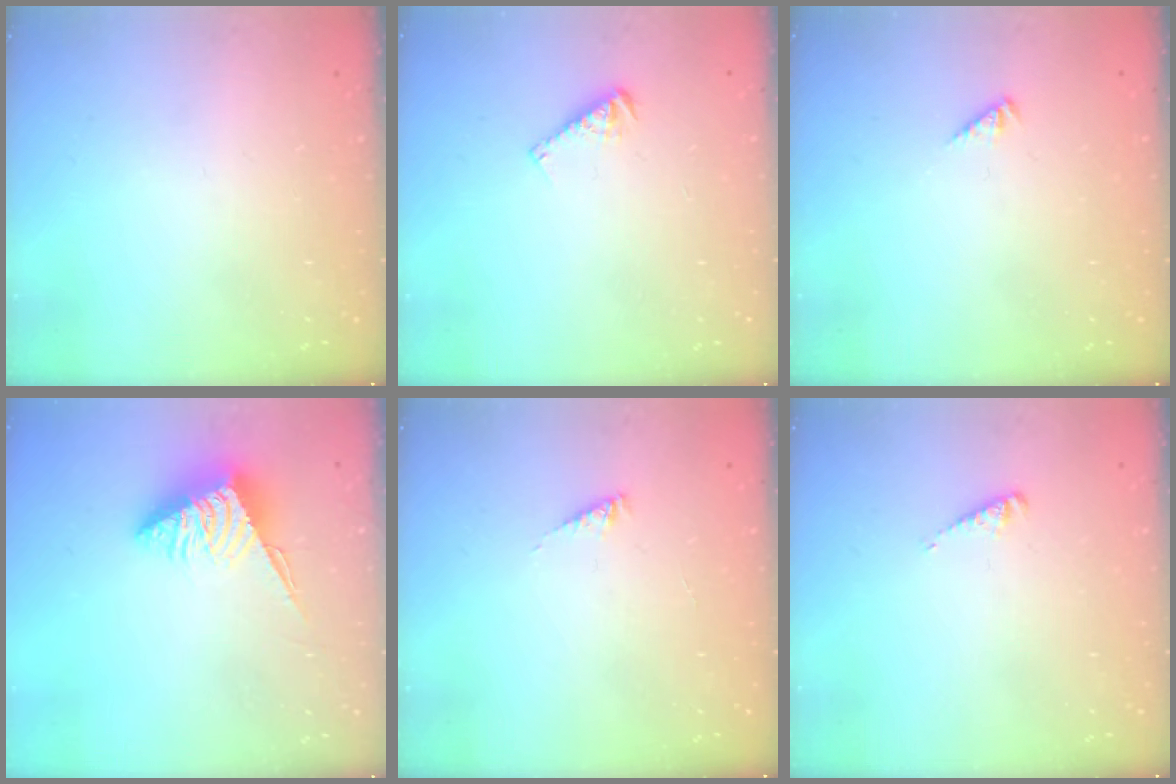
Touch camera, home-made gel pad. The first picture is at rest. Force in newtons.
{"total": 4.5, "press": 4.5, "slide": 0.0}
{"total": 1.3, "press": 1.3, "slide": 0.4}
{"total": 6.1, "press": 6.1, "slide": 0.5}
{"total": 1.7, "press": 1.6, "slide": 0.3}
{"total": 2.8, "press": 2.8, "slide": 0.3}